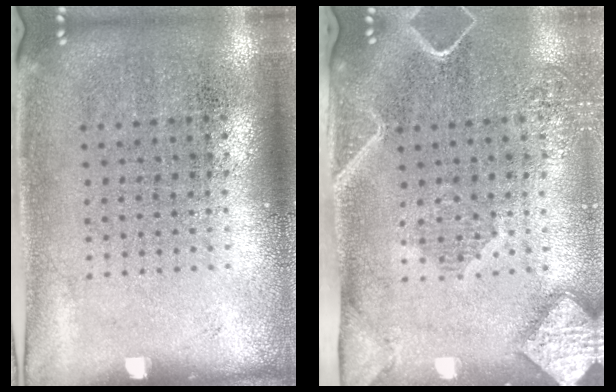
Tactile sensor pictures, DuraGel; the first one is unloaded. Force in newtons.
{"total": 2.5, "press": 1.9, "slide": 1.5}